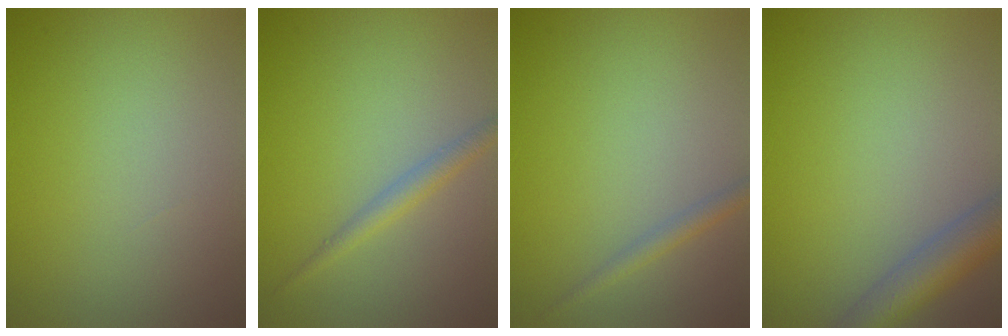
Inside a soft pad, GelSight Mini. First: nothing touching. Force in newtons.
{"total": 1.7, "press": 1.7, "slide": 0.1}
{"total": 1.5, "press": 1.5, "slide": 0.0}
{"total": 4.6, "press": 4.6, "slide": 0.2}